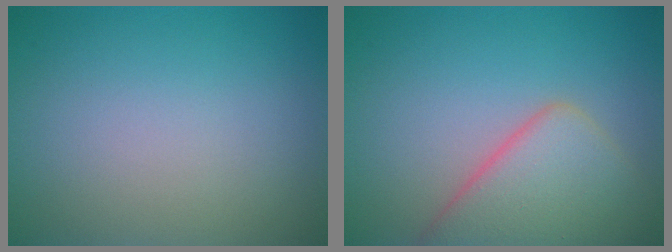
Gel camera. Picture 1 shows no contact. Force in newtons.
{"total": 6.1, "press": 6.1, "slide": 0.3}